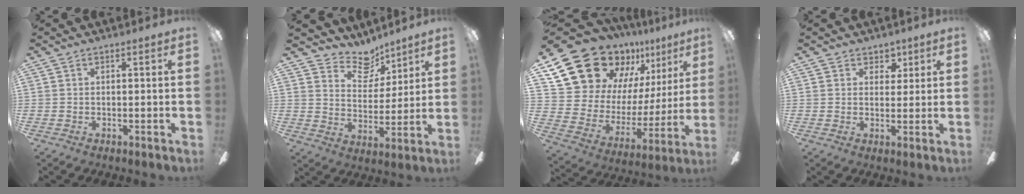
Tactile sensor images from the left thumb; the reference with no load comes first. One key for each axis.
{"total": 10.0, "fx": 8.2, "fy": 5.1, "fz": 2.6, "tx": -0.039, "ty": -0.062, "tz": 0.153}
{"total": 21.7, "fx": 16.5, "fy": 11.9, "fz": 7.6, "tx": -0.139, "ty": -0.122, "tz": 0.321}
{"total": 3.8, "fx": 2.3, "fy": 3.0, "fz": 0.3, "tx": 0.003, "ty": -0.009, "tz": 0.039}